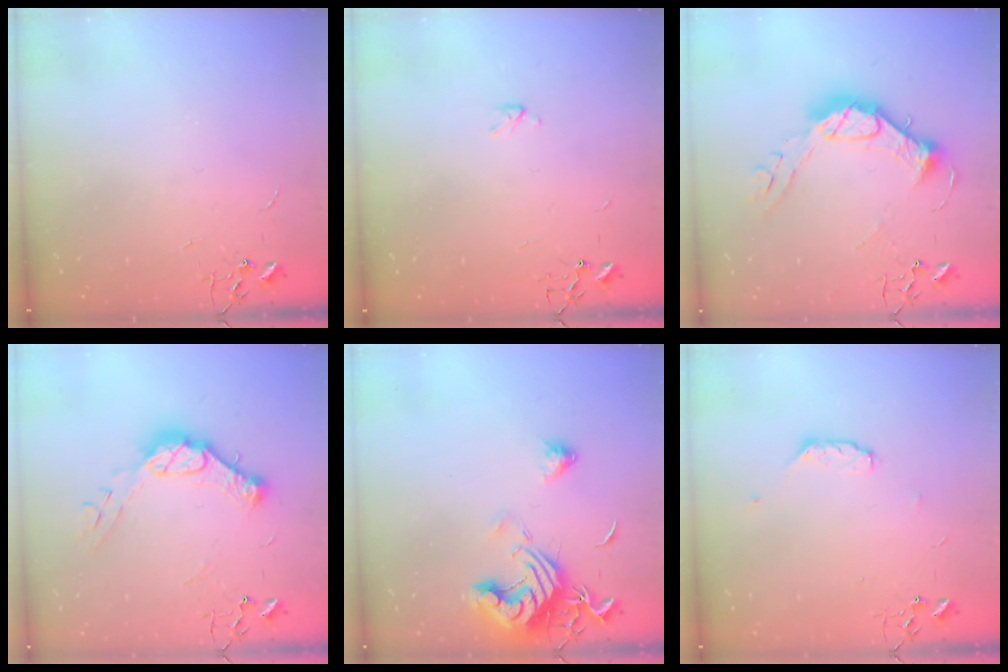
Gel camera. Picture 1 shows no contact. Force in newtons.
{"total": 2.3, "press": 2.3, "slide": 0.4}
{"total": 14.2, "press": 14.1, "slide": 0.8}
{"total": 14.4, "press": 14.4, "slide": 1.1}
{"total": 14.2, "press": 14.1, "slide": 1.8}
{"total": 5.3, "press": 5.2, "slide": 1.0}